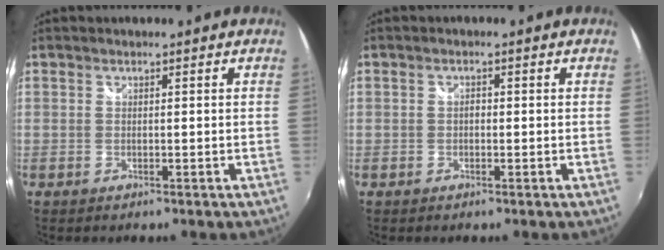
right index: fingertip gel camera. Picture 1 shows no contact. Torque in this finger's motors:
{"motor_torque": [0.14, -0.05, 0.08, 0.02]}